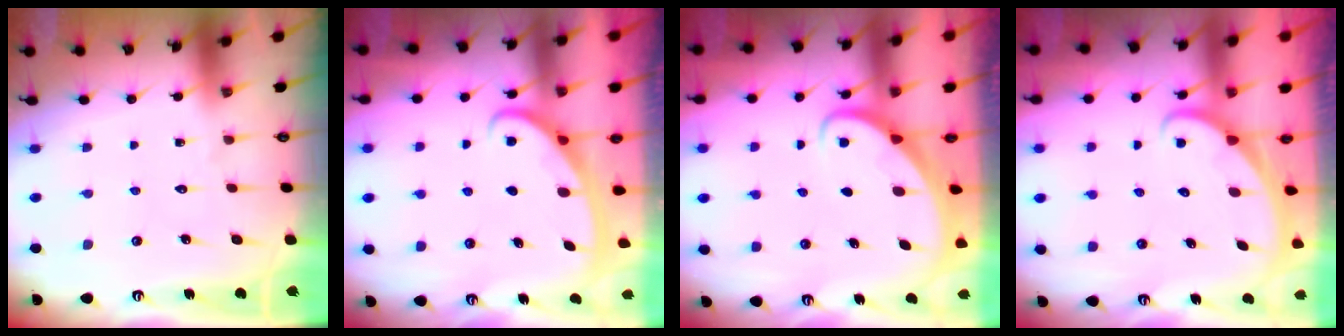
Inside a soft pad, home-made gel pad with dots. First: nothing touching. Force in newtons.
{"total": 2.8, "press": 2.8, "slide": 0.4}
{"total": 2.2, "press": 2.2, "slide": 0.2}
{"total": 1.8, "press": 1.8, "slide": 0.1}